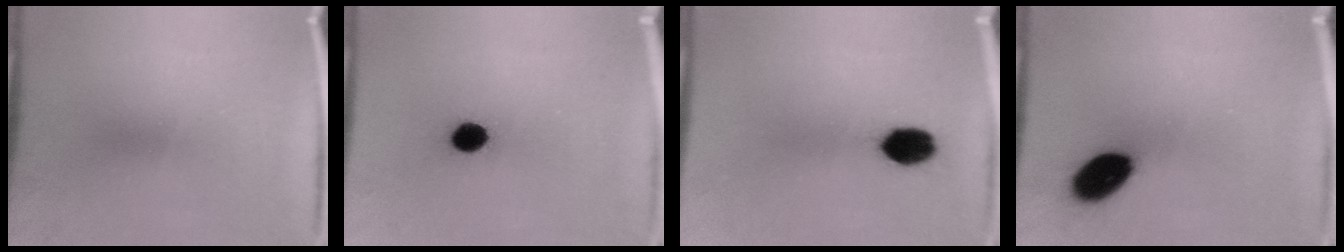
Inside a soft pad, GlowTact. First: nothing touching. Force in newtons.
{"total": 6.9}
{"total": 5.8}
{"total": 10.9}